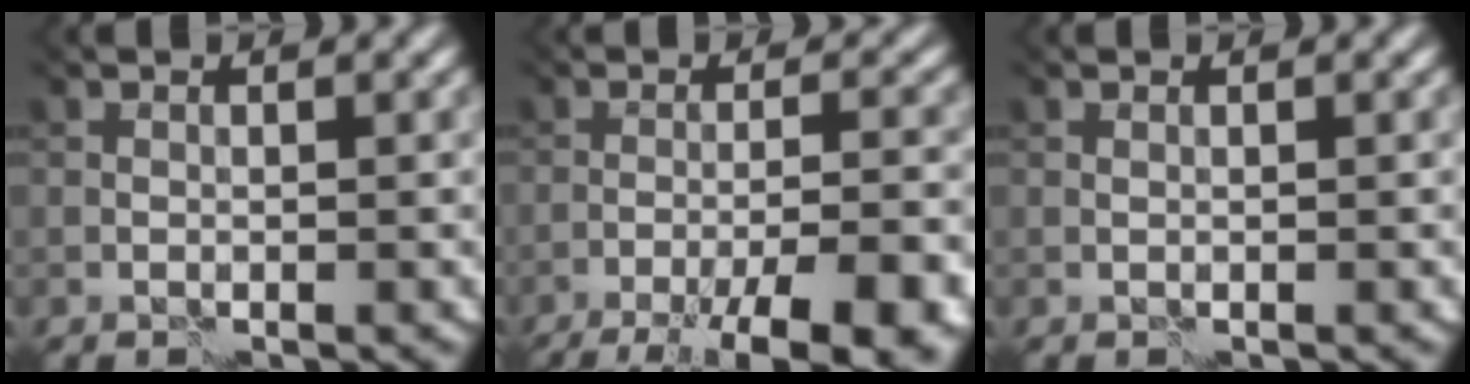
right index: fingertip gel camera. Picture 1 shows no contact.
{"total": 12.3, "force": [-8.9, 2.7, 8.1], "torque": [-0.076, -0.003, -0.096]}
{"total": 0.5, "force": [0.5, 0.0, 0.2], "torque": [-0.002, -0.002, 0.009]}